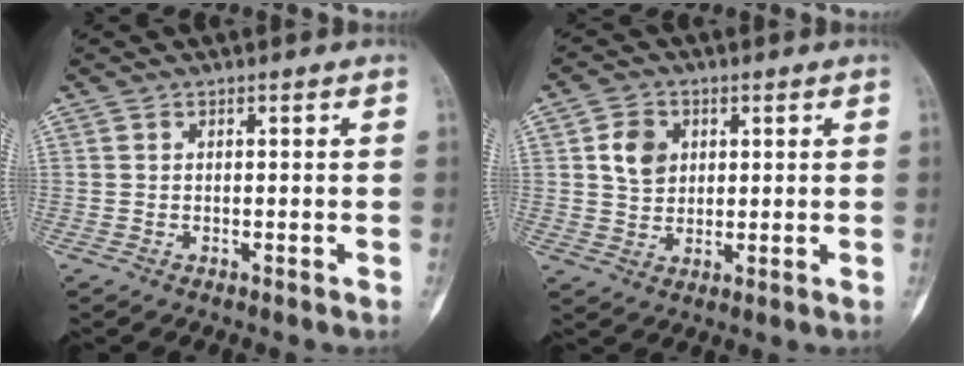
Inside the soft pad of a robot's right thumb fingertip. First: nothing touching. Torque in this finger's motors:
{"motor_torque": [-0.18, 0.24, 0.14, -0.06, 0.01]}